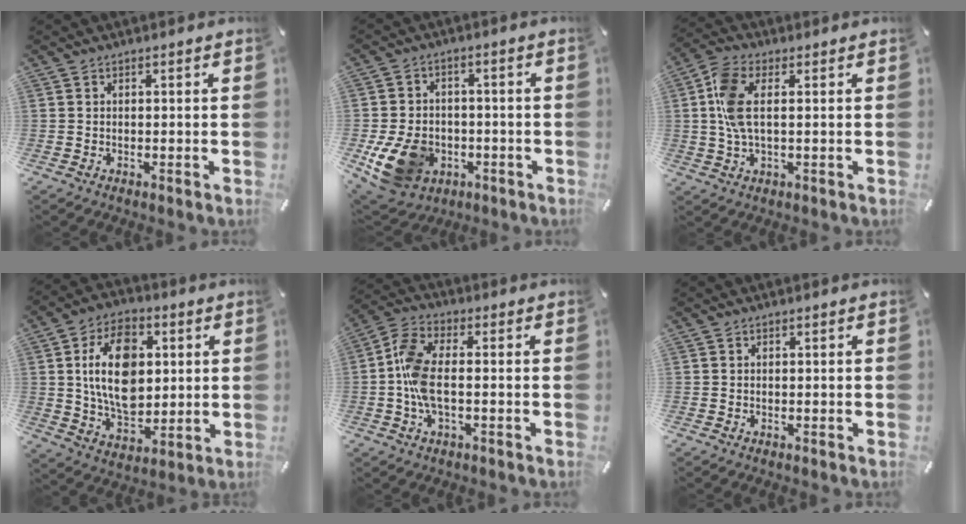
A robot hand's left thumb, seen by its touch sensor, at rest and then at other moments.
{"total": 13.2, "force": [-4.1, 10.2, 7.3], "torque": [-0.149, 0.022, -0.066]}
{"total": 8.2, "force": [1.0, 3.5, 7.3], "torque": [-0.165, -0.002, 0.014]}
{"total": 16.4, "force": [2.4, 11.2, 11.7], "torque": [-0.223, 0.009, 0.042]}
{"total": 8.4, "force": [-1.1, 3.8, 7.4], "torque": [-0.167, -0.006, -0.021]}
{"total": 0.0}